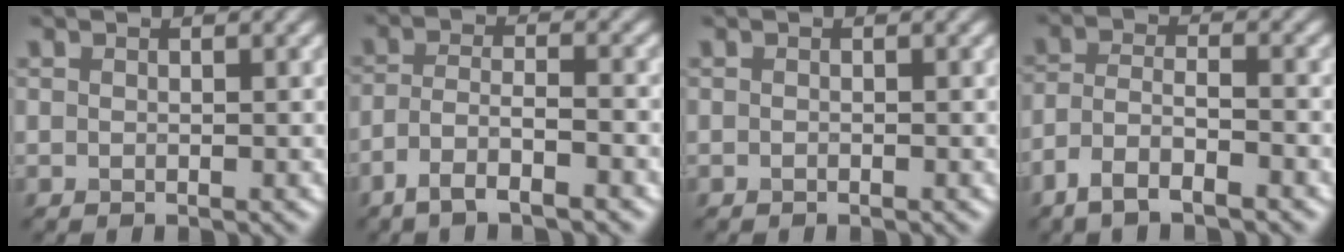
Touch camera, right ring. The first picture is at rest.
{"total": 4.3, "force": [-2.9, 0.9, 3.0], "torque": [-0.056, 0.004, -0.057]}
{"total": 0.0}
{"total": 4.4, "force": [-3.1, 1.2, 2.8], "torque": [-0.057, 0.000, -0.065]}